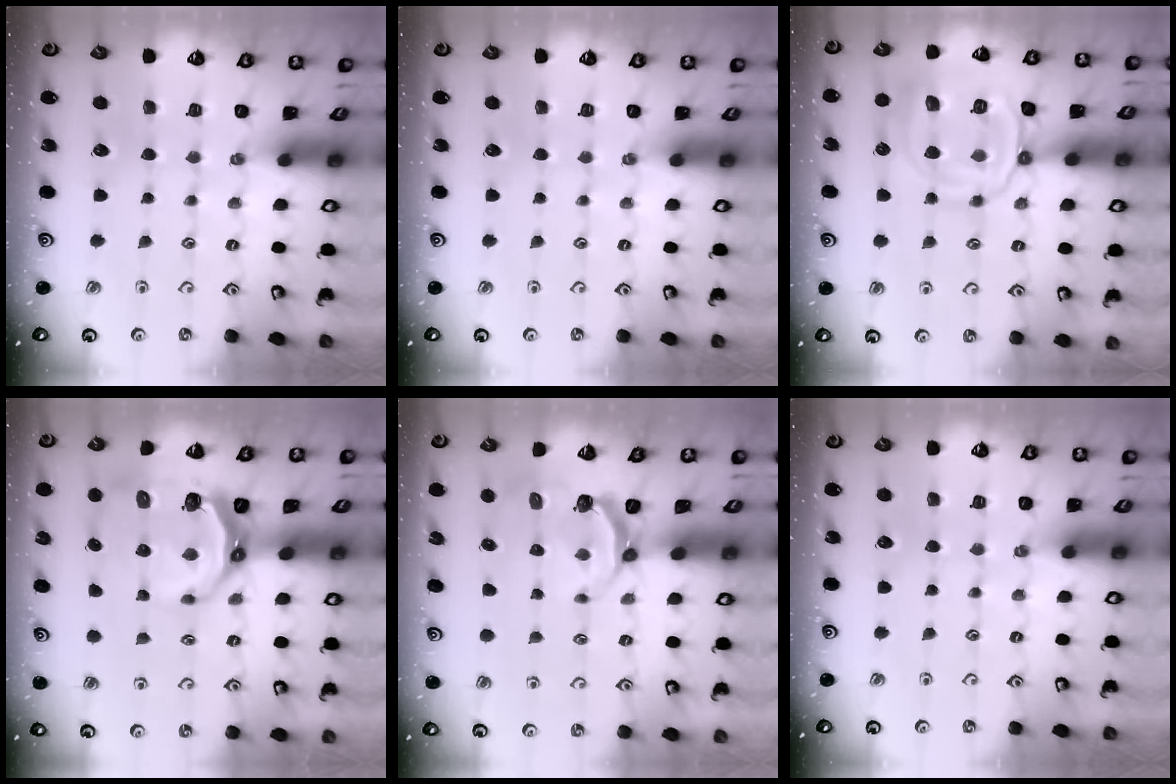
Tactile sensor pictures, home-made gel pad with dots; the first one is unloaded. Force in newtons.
{"total": 0.0}
{"total": 14.7, "press": 14.6, "slide": 1.4}
{"total": 7.8, "press": 6.9, "slide": 3.7}
{"total": 5.4, "press": 4.4, "slide": 3.1}
{"total": 0.0}